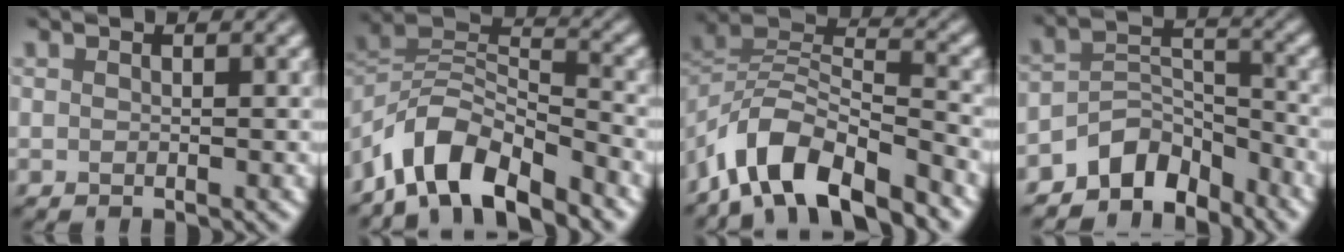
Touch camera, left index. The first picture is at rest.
{"total": 7.8, "force": [-6.6, 2.3, 3.5], "torque": [-0.056, -0.001, -0.117]}
{"total": 8.8, "force": [-7.2, 2.9, 4.1], "torque": [-0.070, -0.004, -0.128]}
{"total": 5.6, "force": [-5.1, 2.0, 1.1], "torque": [-0.008, 0.003, -0.083]}